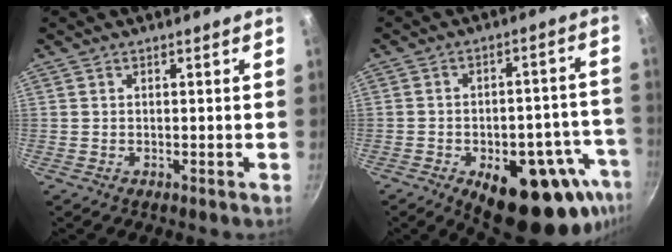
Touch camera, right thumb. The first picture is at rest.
{"total": 22.0, "force": [-10.9, 10.5, 16.0], "torque": [-0.134, 0.028, -0.134]}